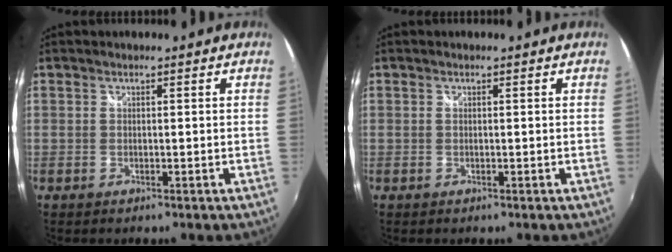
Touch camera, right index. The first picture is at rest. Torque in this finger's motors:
{"motor_torque": [-0.02, 0.03, 0.00, -0.01]}